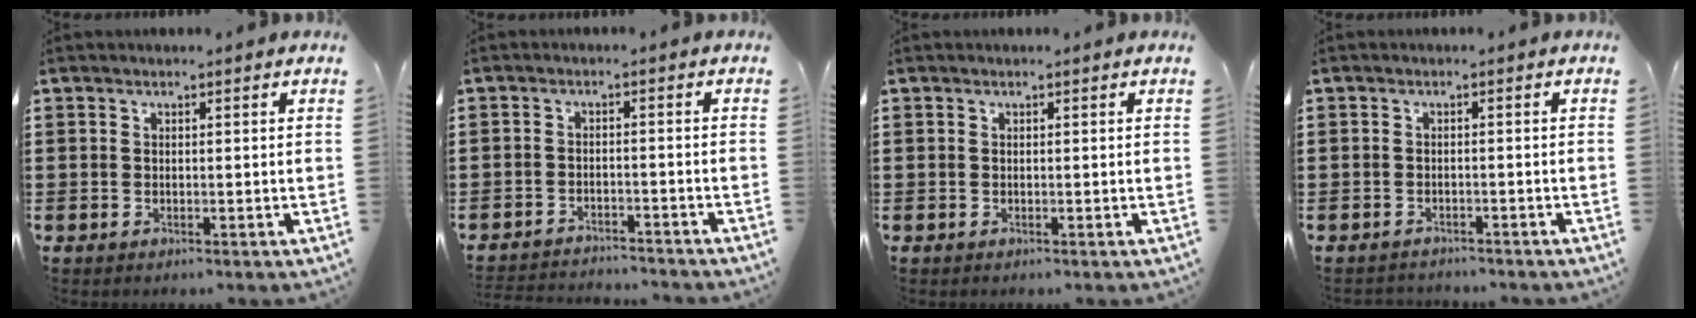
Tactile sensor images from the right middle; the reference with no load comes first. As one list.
[{"total": 2.7, "force": [-2.7, 0.1, -0.1], "torque": [-0.005, 0.000, -0.059]}, {"total": 0.0}, {"total": 1.4, "force": [-1.3, 0.4, -0.3], "torque": [0.002, 0.004, -0.032]}]